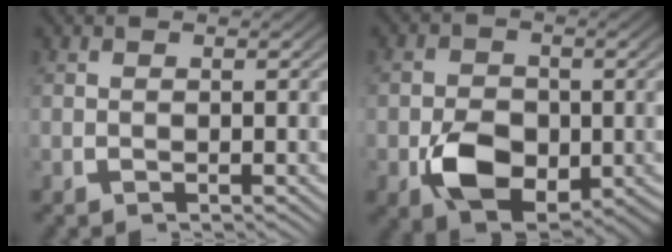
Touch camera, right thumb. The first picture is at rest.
{"total": 8.5, "force": [-2.1, 5.8, 5.9], "torque": [-0.121, -0.040, -0.017]}